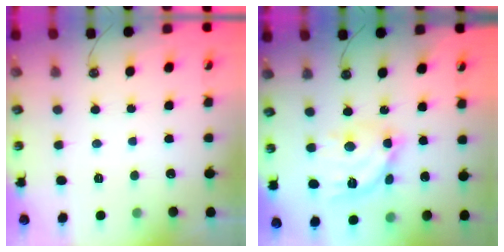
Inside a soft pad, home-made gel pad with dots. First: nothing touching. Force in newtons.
{"total": 13.5, "press": 13.5, "slide": 1.2}